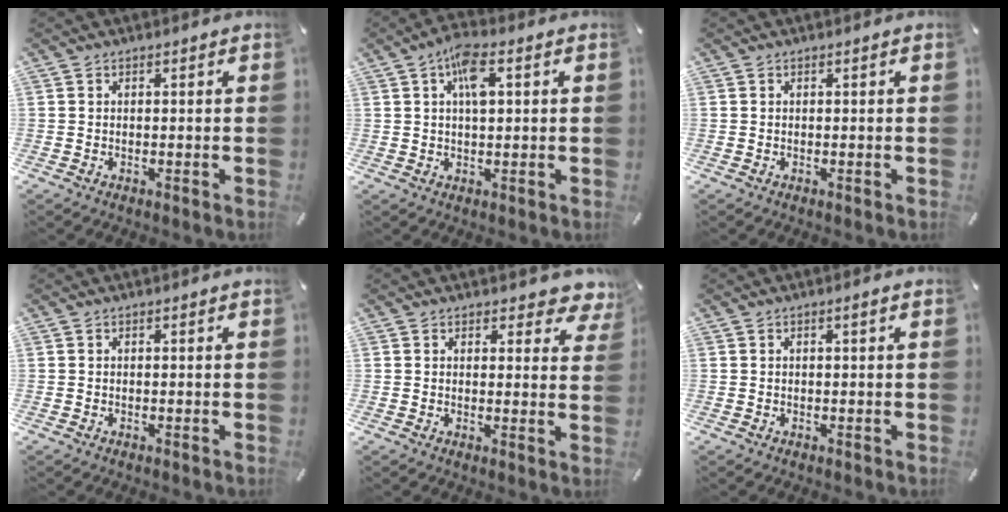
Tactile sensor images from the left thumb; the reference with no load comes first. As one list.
[{"total": 7.1, "force": [2.2, 2.9, 6.0], "torque": [-0.108, 0.005, 0.034]}, {"total": 0.0}, {"total": 0.0}, {"total": 4.5, "force": [3.3, 2.5, 1.8], "torque": [-0.004, -0.022, 0.053]}, {"total": 1.0, "force": [0.2, 0.1, 1.0], "torque": [-0.017, 0.002, 0.003]}]